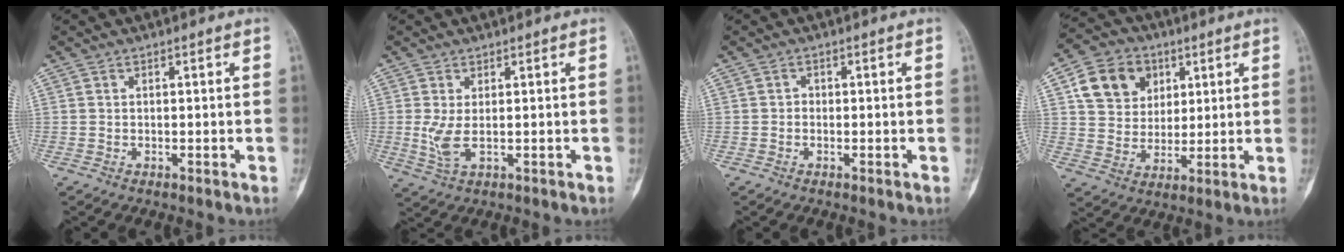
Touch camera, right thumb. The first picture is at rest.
{"total": 4.0, "force": [-0.1, 1.5, 3.7], "torque": [-0.097, -0.012, 0.005]}
{"total": 0.7, "force": [-0.3, 0.5, 0.4], "torque": [0.002, 0.004, -0.011]}
{"total": 11.7, "force": [4.5, 9.6, 5.0], "torque": [-0.057, -0.009, 0.080]}